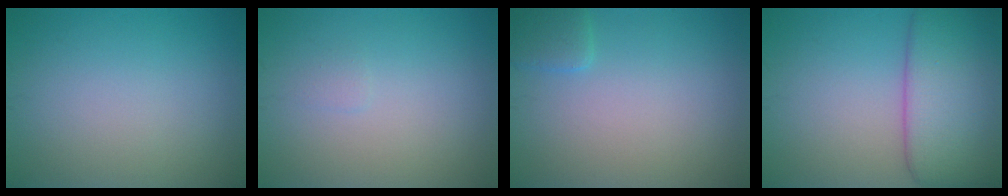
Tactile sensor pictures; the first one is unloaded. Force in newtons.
{"total": 0.5, "press": 0.5, "slide": 0.0}
{"total": 1.5, "press": 1.5, "slide": 0.1}
{"total": 8.7, "press": 8.6, "slide": 0.6}